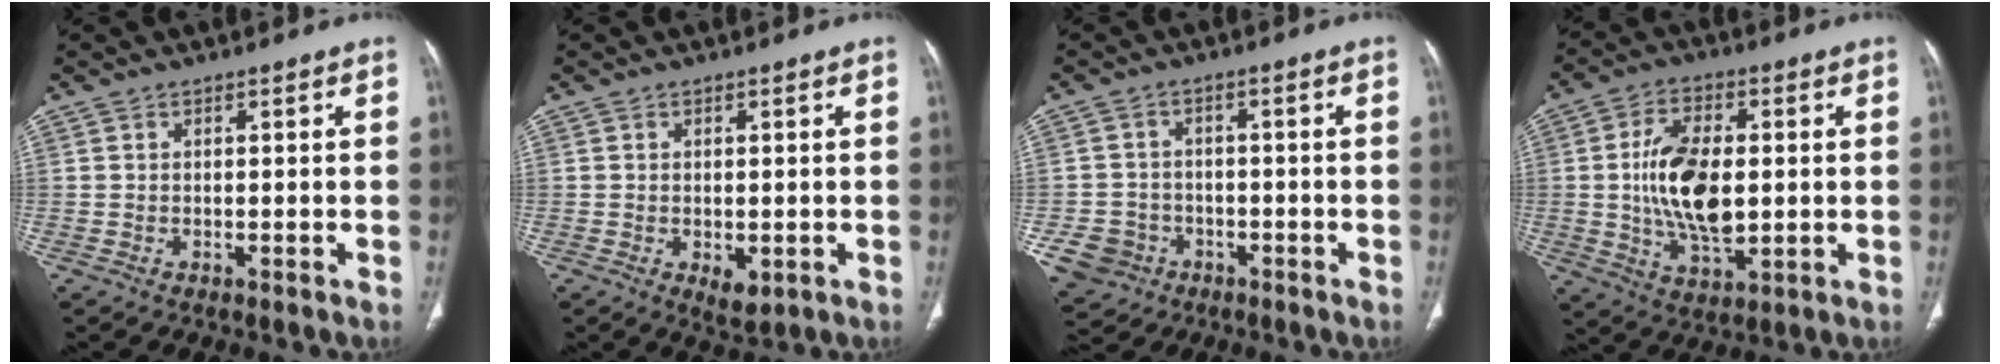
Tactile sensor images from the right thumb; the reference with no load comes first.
{"total": 3.6, "force": [-1.0, 2.0, 2.8], "torque": [-0.041, -0.007, -0.006]}
{"total": 7.7, "force": [-3.3, 6.7, 2.0], "torque": [-0.039, 0.021, -0.044]}
{"total": 14.2, "force": [0.2, 7.6, 12.0], "torque": [-0.213, -0.004, 0.008]}